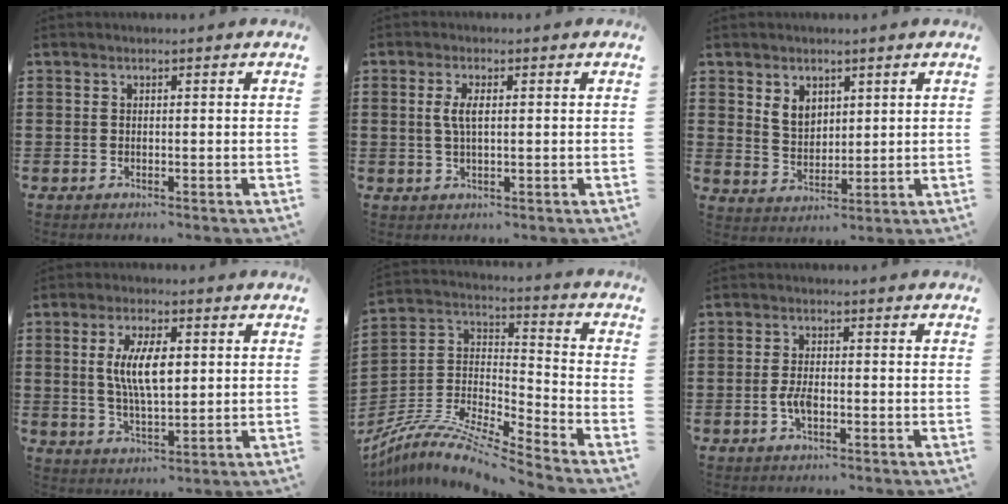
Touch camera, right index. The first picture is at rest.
{"total": 3.1, "force": [0.5, 1.0, 2.9], "torque": [-0.058, 0.005, 0.005]}
{"total": 4.2, "force": [2.4, 3.0, 1.7], "torque": [-0.045, 0.011, 0.046]}
{"total": 8.2, "force": [1.4, 3.0, 7.5], "torque": [-0.155, 0.008, 0.020]}
{"total": 9.1, "force": [-8.0, 1.2, 4.2], "torque": [-0.091, 0.002, -0.164]}
{"total": 2.9, "force": [-1.0, 0.9, 2.6], "torque": [-0.063, -0.008, -0.021]}